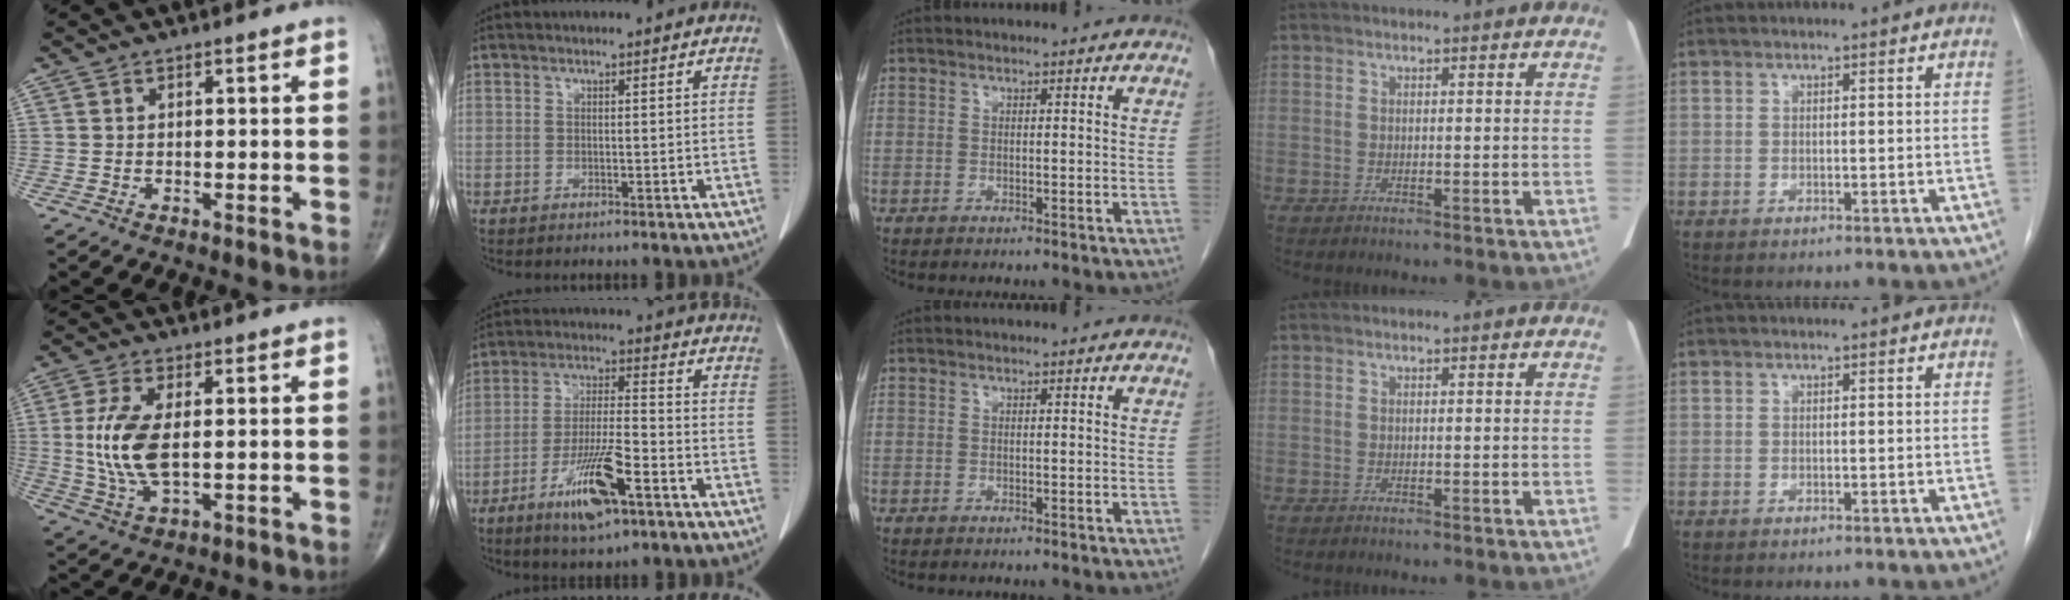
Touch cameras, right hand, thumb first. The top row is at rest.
{"thumb": {"total": 10.7, "force": [0.6, 4.9, 9.5], "torque": [-0.212, -0.007, 0.016]}, "index": {"total": 11.0, "force": [-5.9, 1.9, 9.1], "torque": [-0.175, -0.011, -0.102]}}